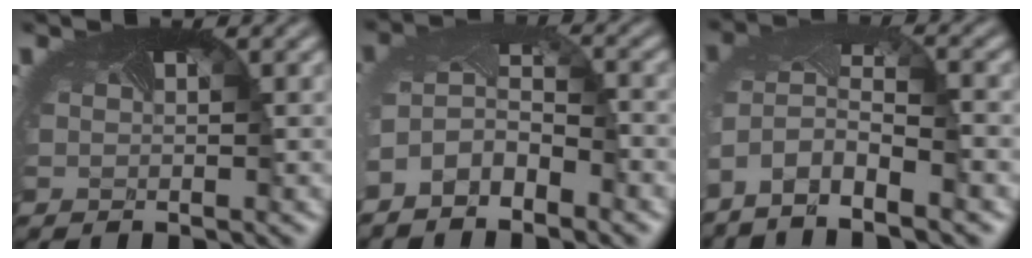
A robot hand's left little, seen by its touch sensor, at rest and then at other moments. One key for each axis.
{"total": 4.5, "fx": -2.7, "fy": 2.2, "fz": 2.8, "tx": -0.080, "ty": -0.006, "tz": -0.057}
{"total": 7.9, "fx": -5.3, "fy": 2.8, "fz": 5.2, "tx": -0.121, "ty": -0.019, "tz": -0.085}